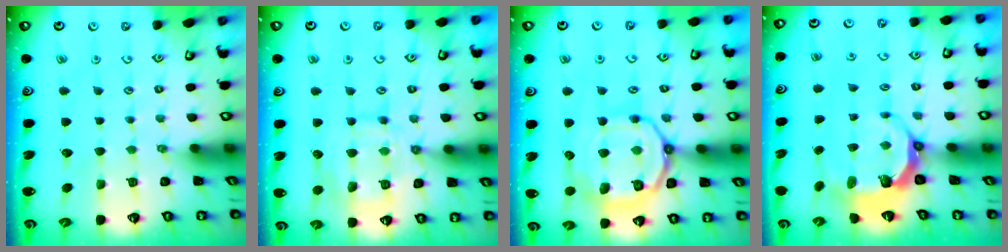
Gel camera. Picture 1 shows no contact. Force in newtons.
{"total": 12.7, "press": 12.6, "slide": 1.2}
{"total": 17.0, "press": 17.0, "slide": 1.6}
{"total": 7.0, "press": 5.9, "slide": 3.8}